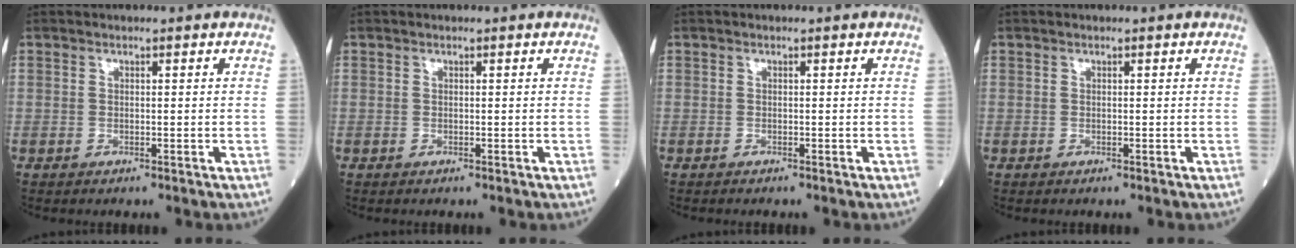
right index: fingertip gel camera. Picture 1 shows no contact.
{"total": 0.0}
{"total": 0.6, "force": [-0.6, 0.1, 0.1], "torque": [0.003, 0.000, -0.011]}
{"total": 0.0}